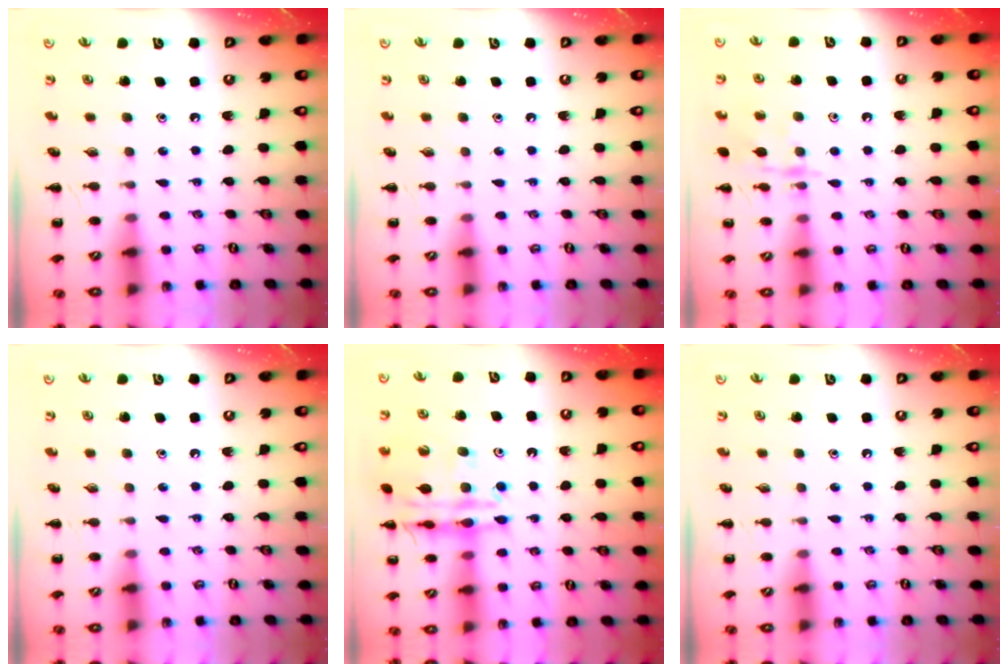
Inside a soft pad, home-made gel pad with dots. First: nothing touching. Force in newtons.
{"total": 0.0}
{"total": 10.7, "press": 10.6, "slide": 0.7}
{"total": 0.0}
{"total": 16.0, "press": 15.7, "slide": 3.0}
{"total": 0.0}